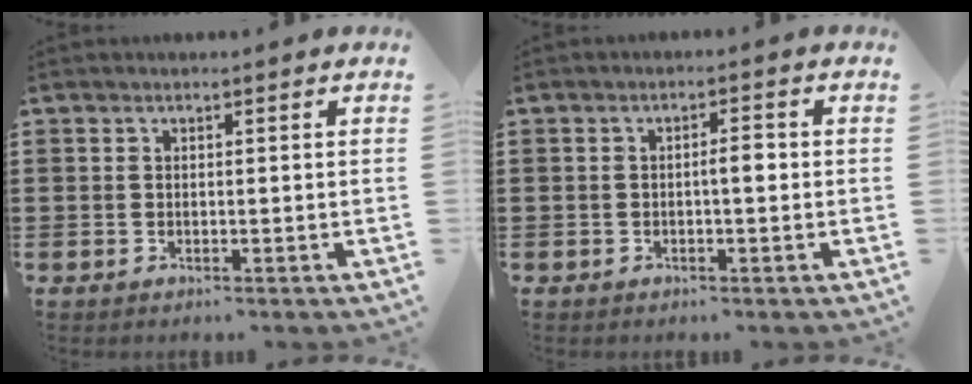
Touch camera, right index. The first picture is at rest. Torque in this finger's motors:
{"motor_torque": [0.48, -0.52, 0.27, 0.07]}